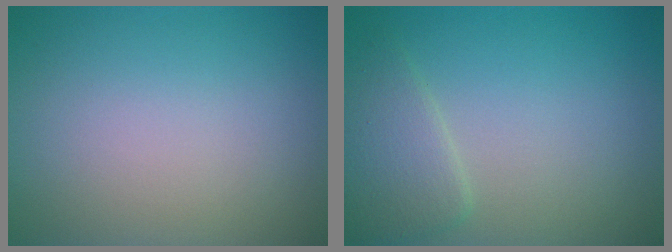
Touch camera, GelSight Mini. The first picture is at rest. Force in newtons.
{"total": 2.7, "press": 2.7, "slide": 0.1}